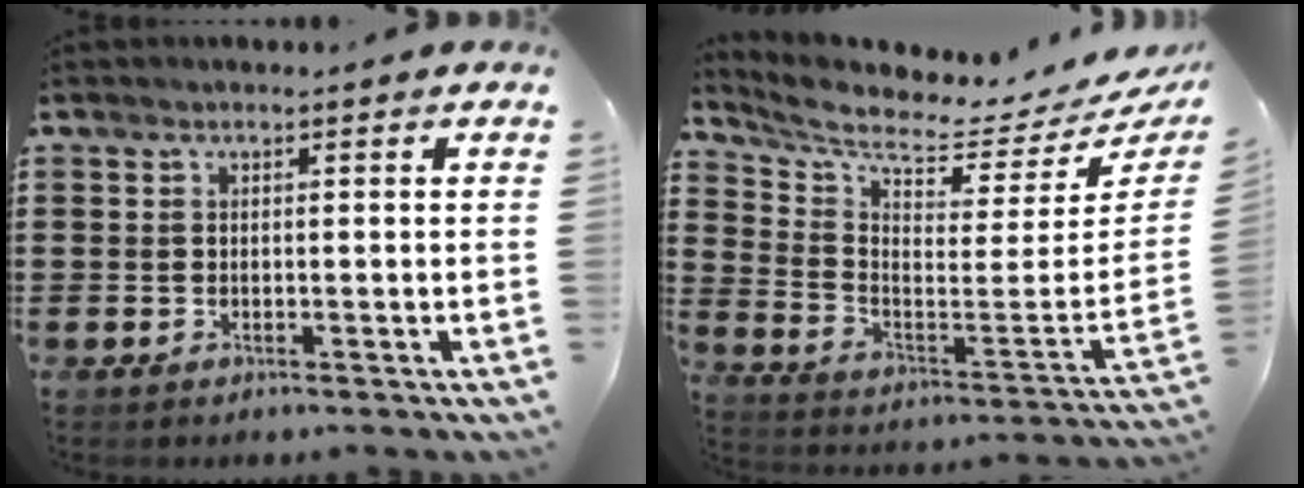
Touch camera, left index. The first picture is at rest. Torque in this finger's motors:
{"motor_torque": [1.24, -0.90, 0.23, 0.07]}